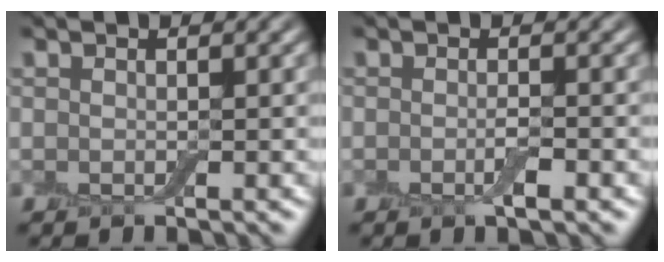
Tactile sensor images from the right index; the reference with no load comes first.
{"total": 1.1, "force": [-0.6, 0.2, 0.9], "torque": [-0.014, -0.005, -0.010]}